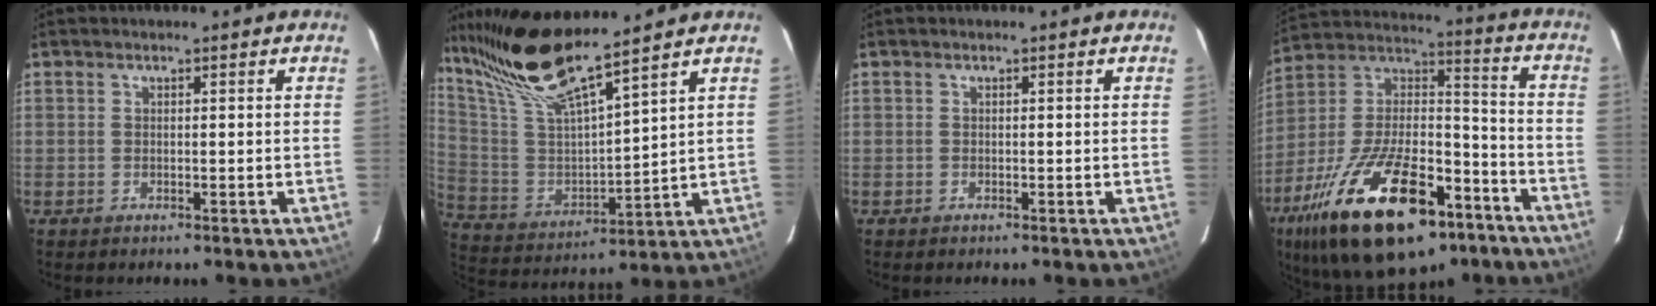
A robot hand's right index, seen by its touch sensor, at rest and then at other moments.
{"total": 16.8, "force": [13.6, 0.6, 9.9], "torque": [-0.189, -0.007, 0.272]}
{"total": 0.0}
{"total": 31.1, "force": [-18.1, 13.6, 21.4], "torque": [-0.398, -0.006, -0.281]}